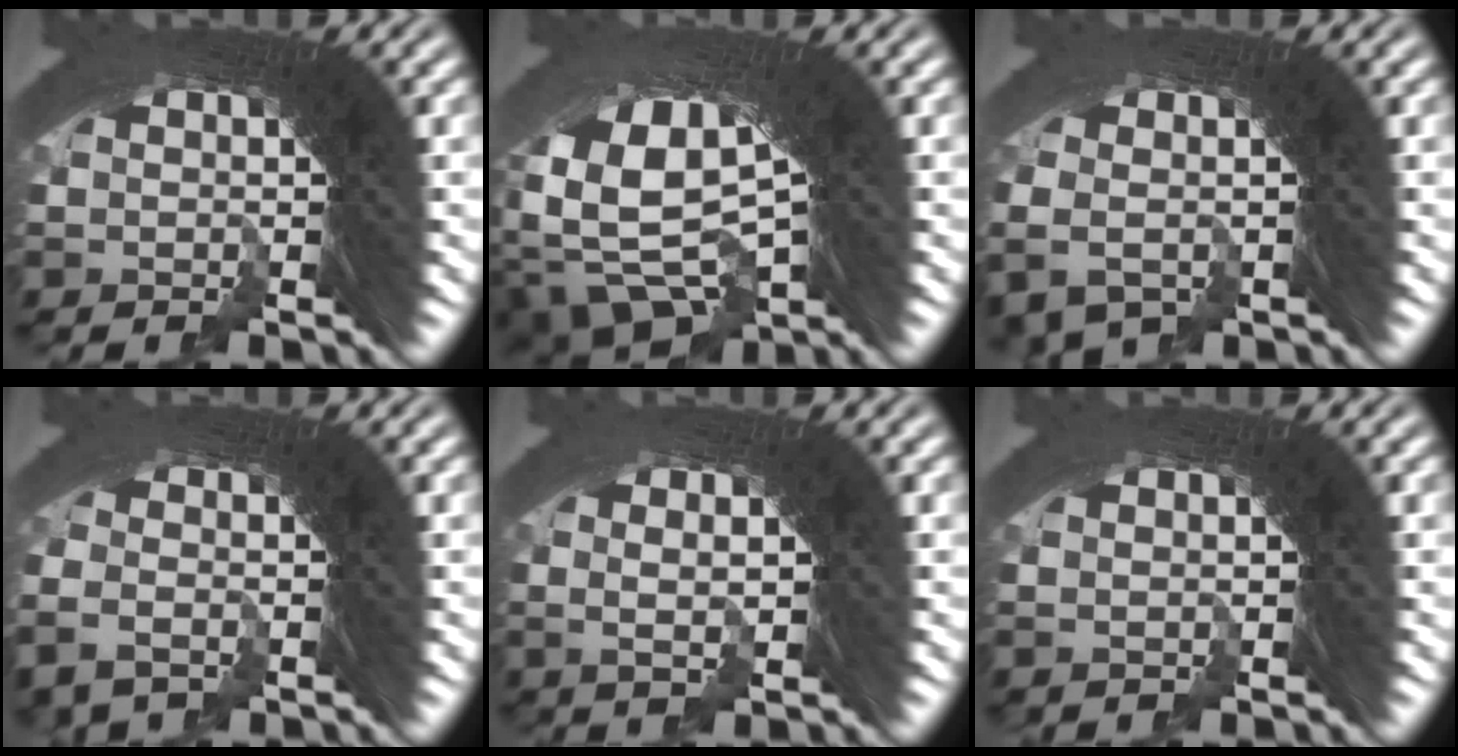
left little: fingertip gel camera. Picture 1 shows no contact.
{"total": 15.6, "force": [-4.0, 12.1, 9.1], "torque": [-0.223, -0.067, -0.050]}
{"total": 4.2, "force": [0.2, 3.6, 2.1], "torque": [-0.044, 0.009, -0.002]}
{"total": 2.4, "force": [-1.7, 1.7, 0.5], "torque": [-0.016, -0.009, -0.028]}
{"total": 5.1, "force": [0.3, 4.0, 3.1], "torque": [-0.060, 0.007, -0.005]}
{"total": 1.1, "force": [0.5, 0.6, 0.8], "torque": [-0.016, 0.006, 0.007]}